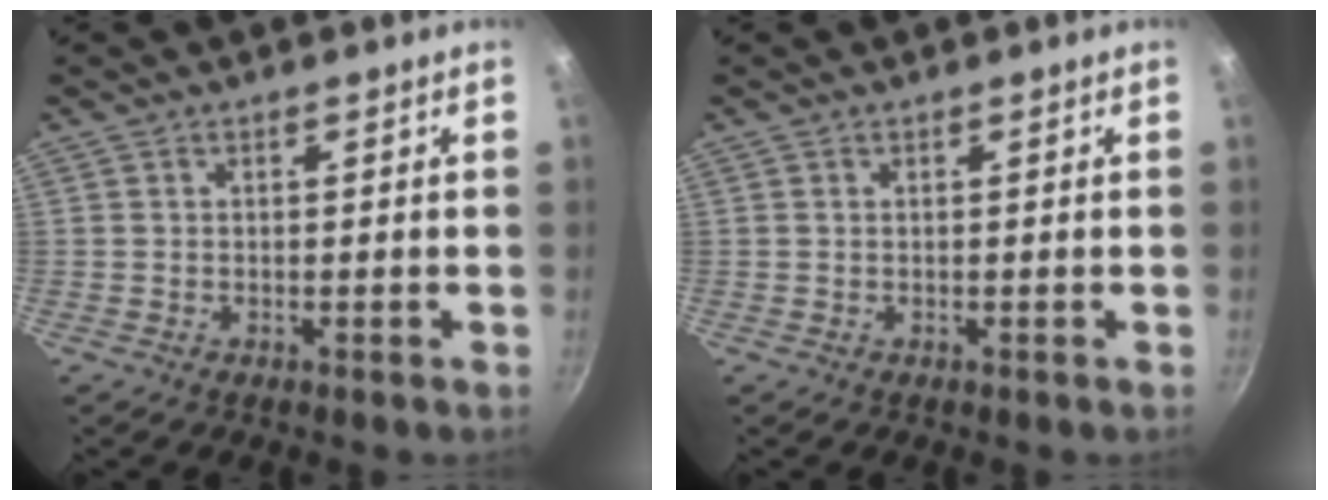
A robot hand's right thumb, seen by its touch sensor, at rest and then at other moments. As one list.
[{"total": 0.0}]